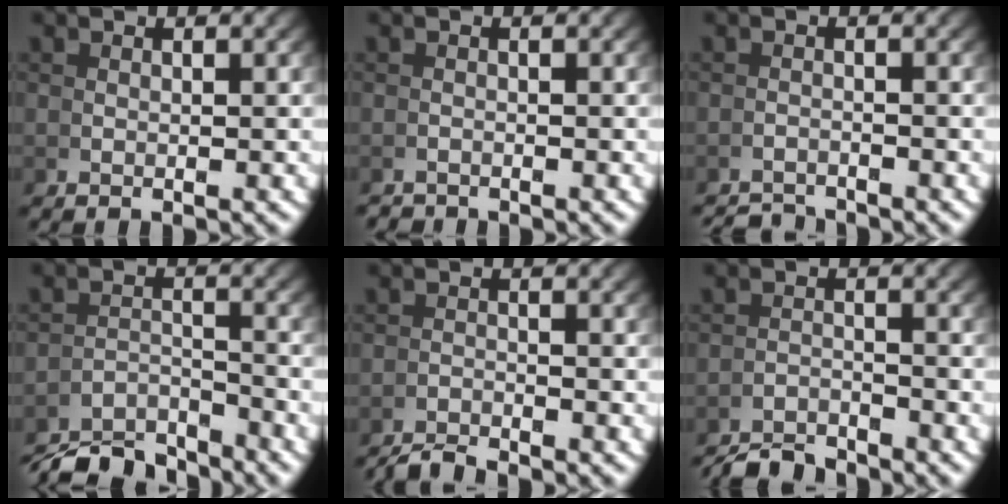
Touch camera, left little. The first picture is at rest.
{"total": 1.5, "force": [-1.2, -0.6, -0.6], "torque": [0.014, -0.007, -0.020]}
{"total": 2.9, "force": [-2.8, -0.4, -0.4], "torque": [0.016, -0.010, -0.046]}
{"total": 5.9, "force": [-5.6, 0.9, 1.6], "torque": [-0.007, -0.008, -0.095]}
{"total": 2.3, "force": [-2.1, -0.7, -0.3], "torque": [0.011, 0.001, -0.042]}
{"total": 3.7, "force": [-3.7, -0.1, 0.1], "torque": [0.016, -0.004, -0.067]}